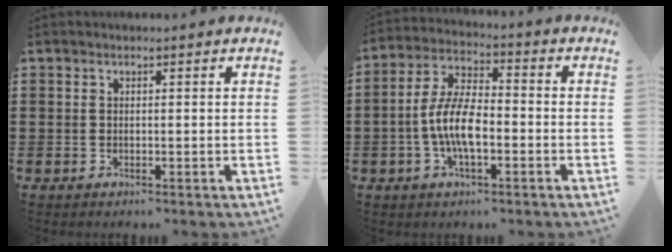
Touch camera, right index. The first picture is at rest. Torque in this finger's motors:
{"motor_torque": [2.14, 0.00, 1.05, 0.21]}